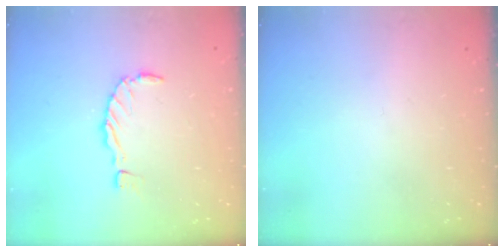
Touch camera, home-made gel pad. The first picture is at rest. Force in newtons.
{"total": 0.0}